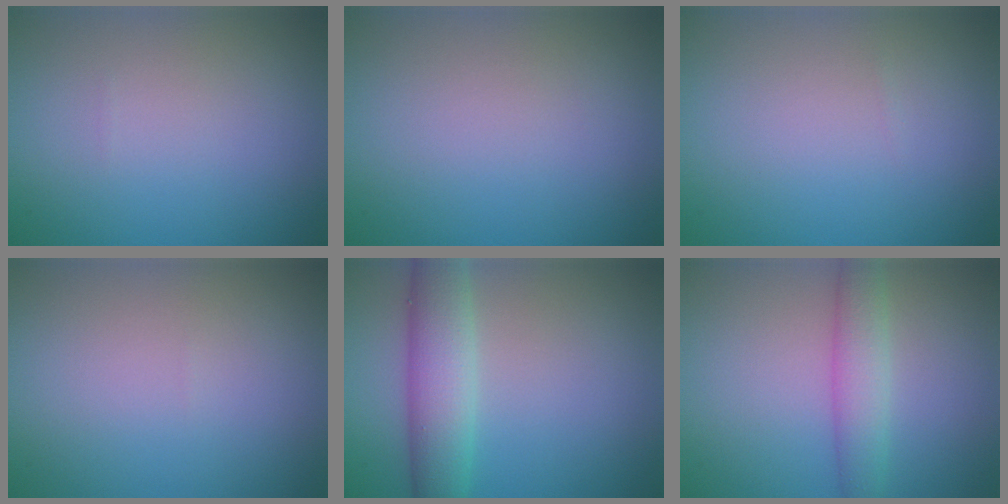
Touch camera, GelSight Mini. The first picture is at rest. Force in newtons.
{"total": 0.0}
{"total": 0.0}
{"total": 0.0}
{"total": 5.2, "press": 5.2, "slide": 0.5}
{"total": 3.2, "press": 3.2, "slide": 0.1}